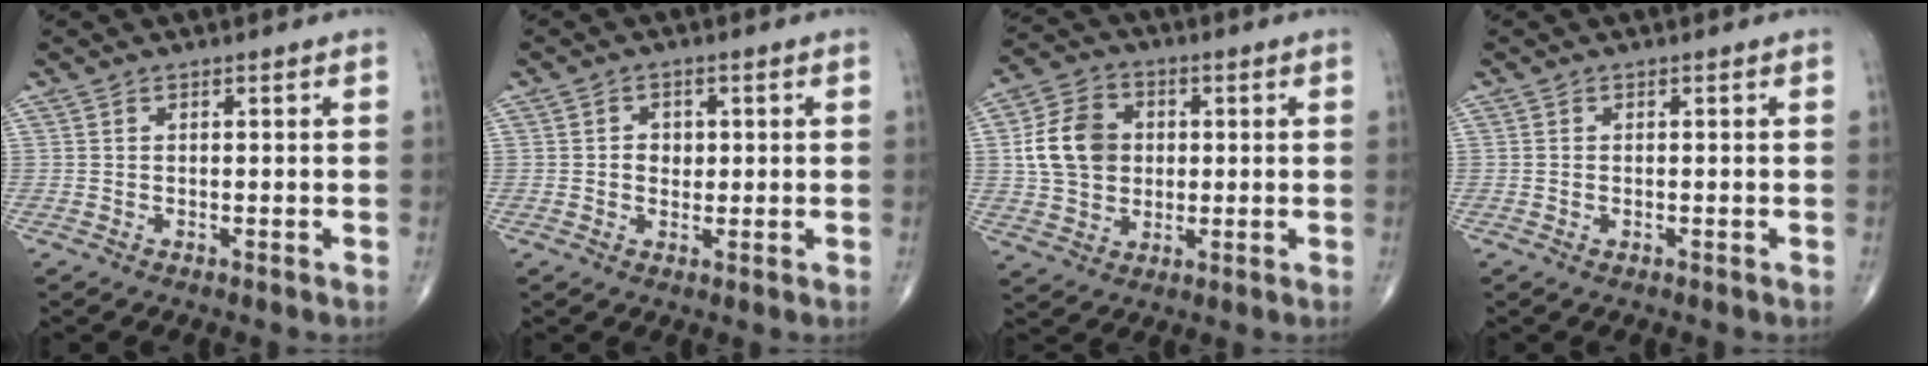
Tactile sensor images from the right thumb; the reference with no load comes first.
{"total": 3.0, "force": [0.3, 2.5, 1.6], "torque": [-0.004, 0.003, 0.003]}
{"total": 11.7, "force": [1.3, 9.3, 6.9], "torque": [-0.106, 0.010, 0.021]}
{"total": 0.6, "force": [-0.1, 0.4, 0.5], "torque": [-0.014, 0.004, 0.000]}